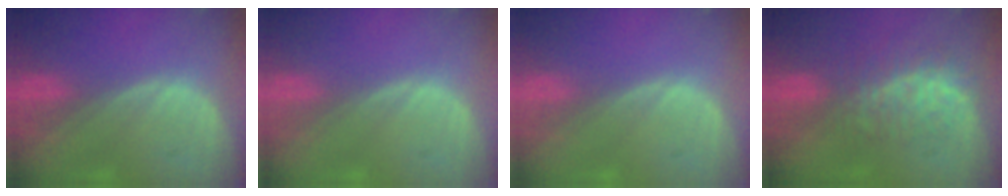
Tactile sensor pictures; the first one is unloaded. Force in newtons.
{"total": 0.0}
{"total": 0.0}
{"total": 8.0, "press": 7.4, "slide": 3.1}